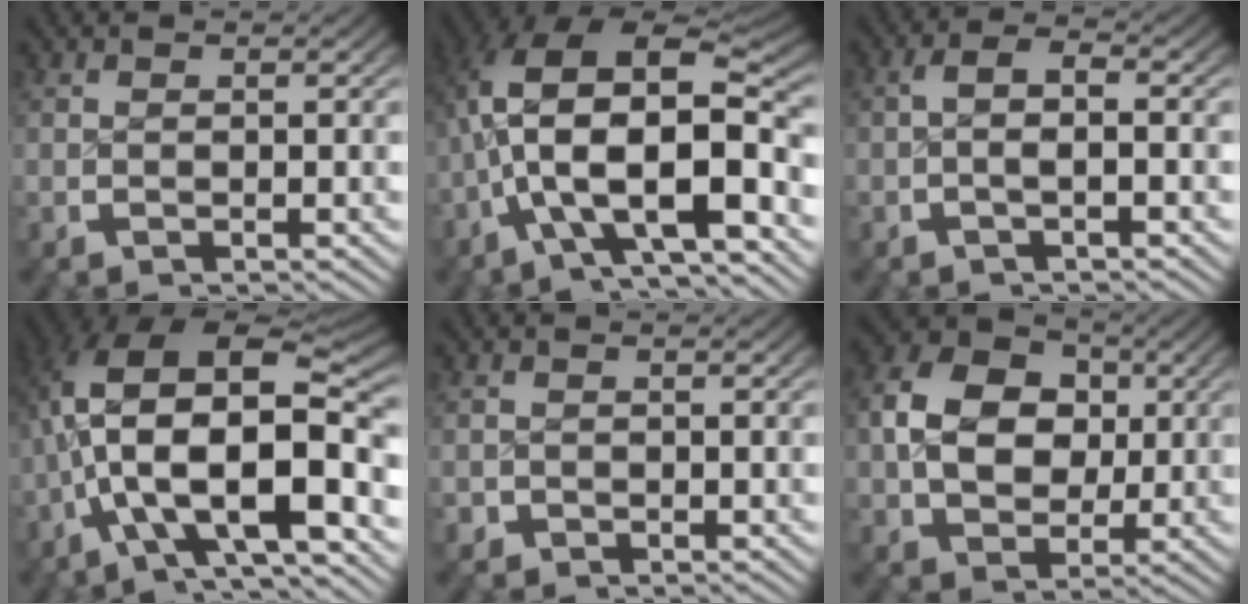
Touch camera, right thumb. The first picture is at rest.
{"total": 14.3, "force": [-0.5, 8.9, 11.2], "torque": [-0.221, -0.036, -0.003]}
{"total": 2.9, "force": [0.0, 1.3, 2.6], "torque": [-0.044, 0.007, -0.011]}
{"total": 16.2, "force": [-0.7, 9.9, 12.8], "torque": [-0.252, -0.043, -0.001]}
{"total": 1.1, "force": [-0.7, 0.7, -0.1], "torque": [0.001, -0.007, -0.013]}
{"total": 9.9, "force": [0.8, 7.7, 6.2], "torque": [-0.128, -0.023, 0.024]}